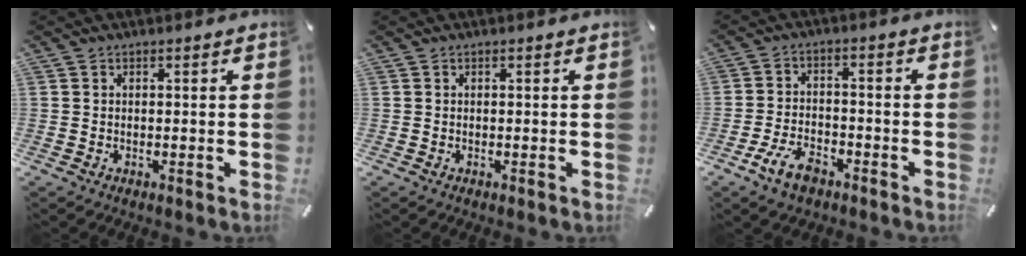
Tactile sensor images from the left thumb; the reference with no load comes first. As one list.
[{"total": 0.0}, {"total": 7.8, "force": [-4.6, 4.2, 4.6], "torque": [-0.107, 0.016, -0.089]}]